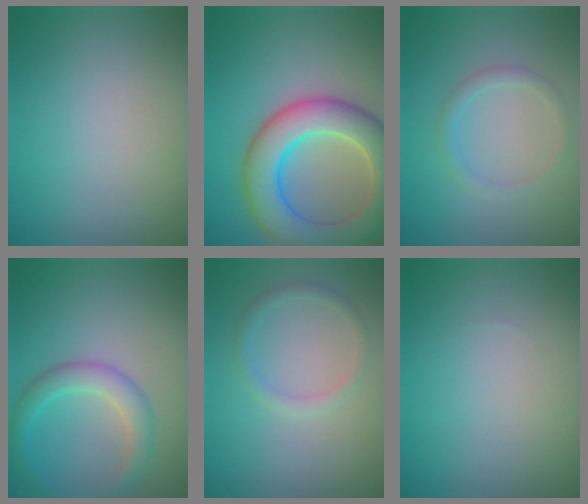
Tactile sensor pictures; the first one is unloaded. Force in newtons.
{"total": 8.5, "press": 8.4, "slide": 0.5}
{"total": 1.3, "press": 1.3, "slide": 0.1}
{"total": 3.2, "press": 3.2, "slide": 0.2}
{"total": 1.3, "press": 1.3, "slide": 0.1}
{"total": 0.0}